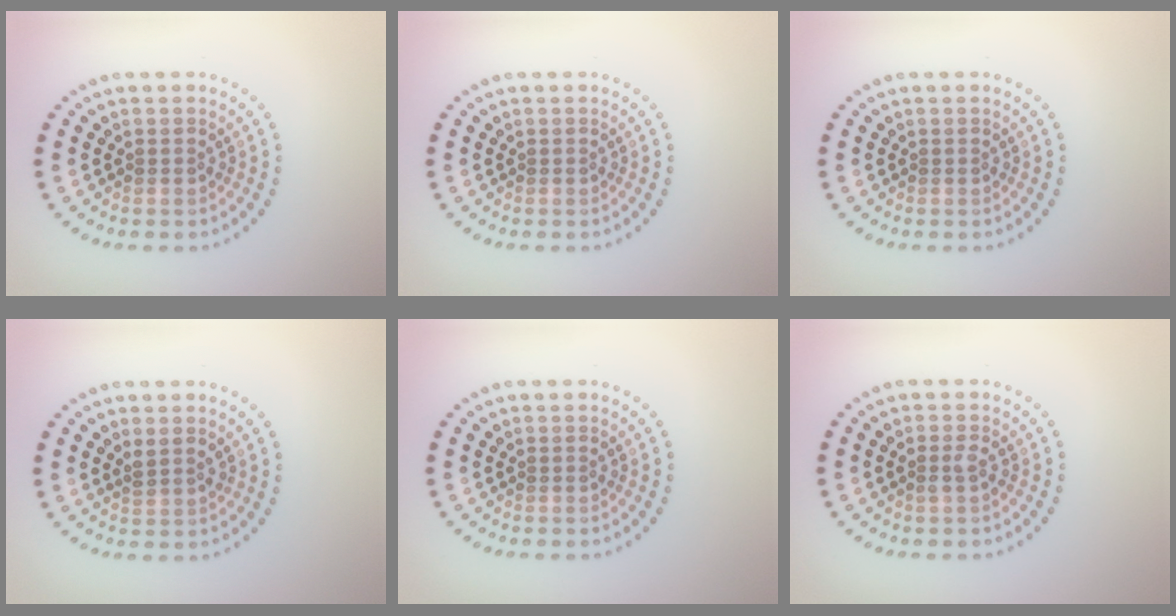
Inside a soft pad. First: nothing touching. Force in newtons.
{"total": 0.0}
{"total": 0.0}
{"total": 1.1, "press": 1.0, "slide": 0.6}
{"total": 0.0}
{"total": 0.9, "press": 0.9, "slide": 0.2}